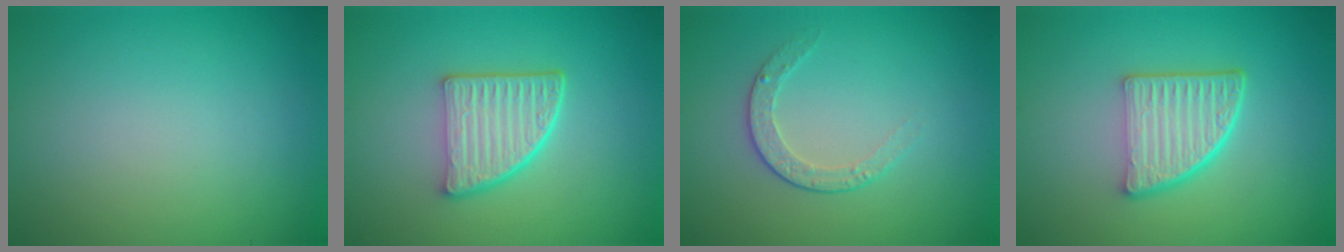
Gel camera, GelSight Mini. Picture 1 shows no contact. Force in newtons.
{"total": 5.0, "press": 3.7, "slide": 3.4}
{"total": 2.1, "press": 1.4, "slide": 1.5}
{"total": 5.3, "press": 3.9, "slide": 3.7}